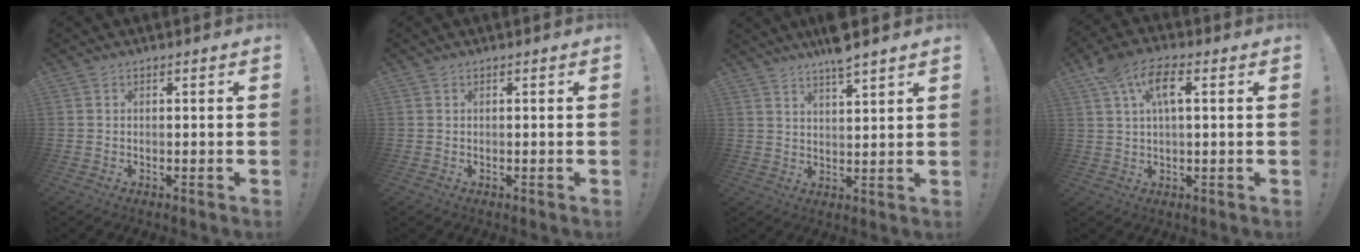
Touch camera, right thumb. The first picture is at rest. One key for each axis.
{"total": 0.0}
{"total": 6.3, "fx": 5.5, "fy": 0.2, "fz": 3.2, "tx": -0.051, "ty": -0.034, "tz": 0.094}
{"total": 9.4, "fx": 3.5, "fy": 4.3, "fz": 7.6, "tx": -0.143, "ty": 0.004, "tz": 0.064}